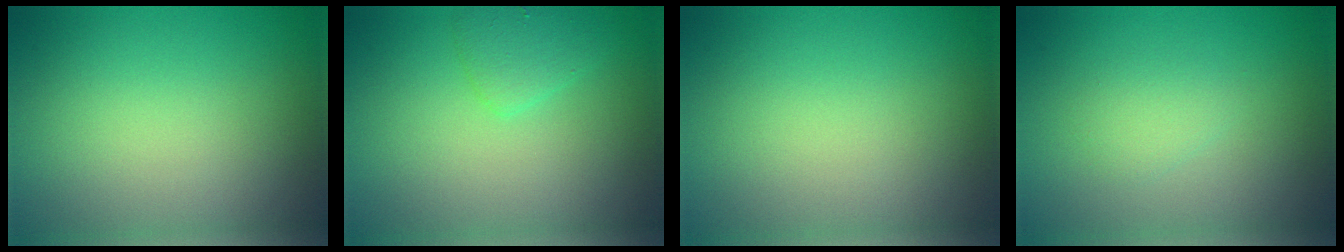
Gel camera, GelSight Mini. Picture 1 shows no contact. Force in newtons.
{"total": 1.9, "press": 1.9, "slide": 0.1}
{"total": 0.0}
{"total": 1.3, "press": 1.3, "slide": 0.0}